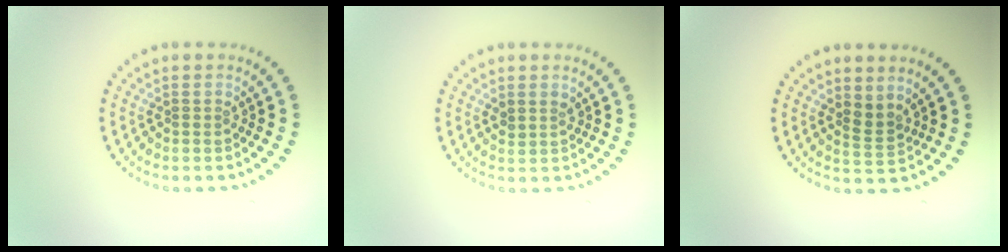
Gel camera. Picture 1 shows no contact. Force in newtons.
{"total": 1.1, "press": 0.9, "slide": 0.6}
{"total": 1.9, "press": 1.4, "slide": 1.3}